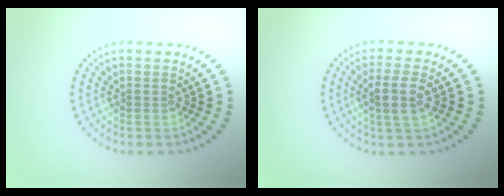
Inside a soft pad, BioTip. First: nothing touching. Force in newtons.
{"total": 2.5, "press": 2.2, "slide": 1.2}